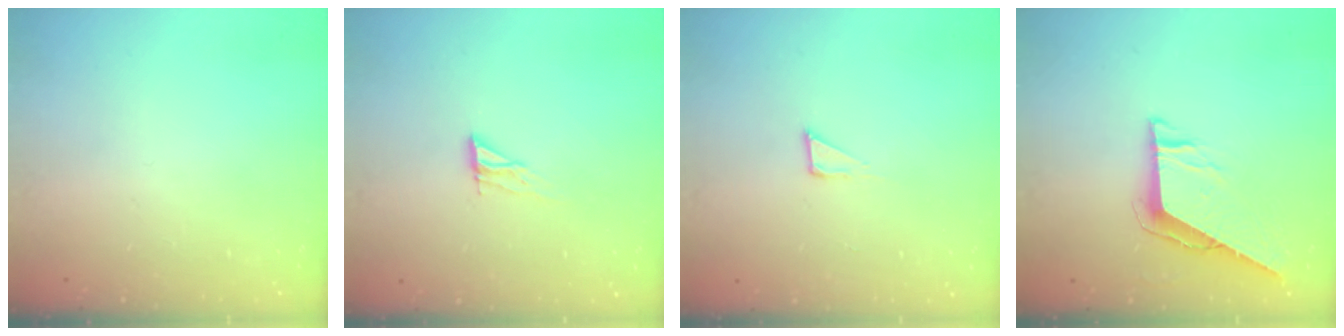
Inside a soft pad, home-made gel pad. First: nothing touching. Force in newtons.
{"total": 6.3, "press": 6.3, "slide": 0.6}
{"total": 2.3, "press": 2.3, "slide": 0.1}
{"total": 7.2, "press": 7.2, "slide": 0.5}